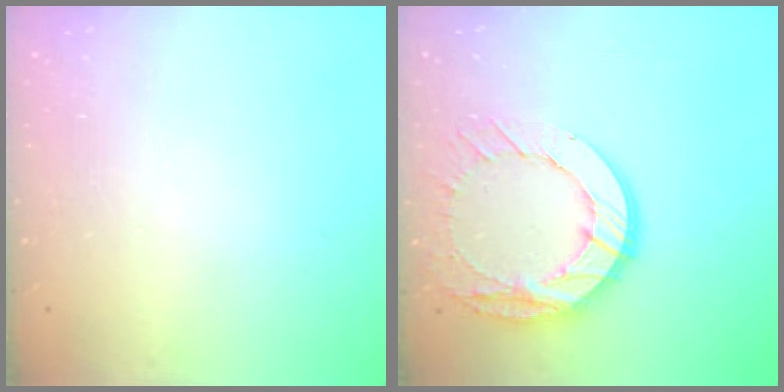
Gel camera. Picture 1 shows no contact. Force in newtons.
{"total": 16.6, "press": 16.6, "slide": 1.5}